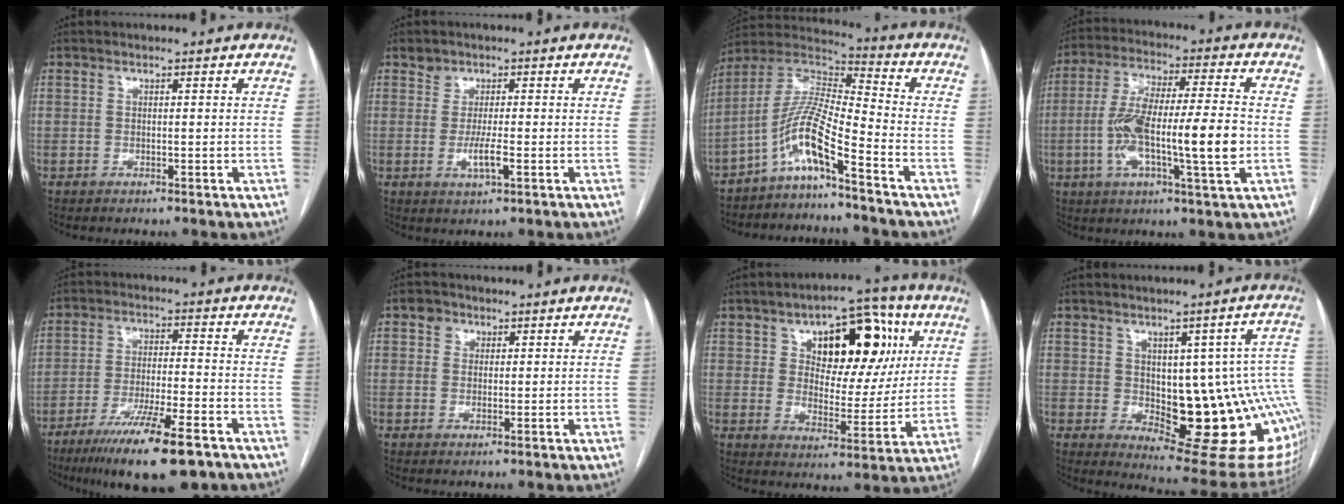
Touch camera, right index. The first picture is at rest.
{"total": 3.0, "force": [-0.5, 1.2, 2.8], "torque": [-0.050, 0.000, -0.006]}
{"total": 10.2, "force": [-6.5, 0.4, 7.8], "torque": [-0.165, 0.016, -0.129]}
{"total": 15.8, "force": [-2.6, 2.0, 15.5], "torque": [-0.284, 0.011, -0.043]}
{"total": 14.5, "force": [-9.8, 1.8, 10.6], "torque": [-0.174, -0.035, -0.158]}
{"total": 2.4, "force": [1.2, 2.0, 0.6], "torque": [-0.008, 0.004, 0.017]}
{"total": 18.3, "force": [7.0, 9.6, 13.9], "torque": [-0.192, 0.032, 0.108]}
{"total": 20.2, "force": [-1.3, 6.7, 19.0], "torque": [-0.156, 0.015, 0.011]}